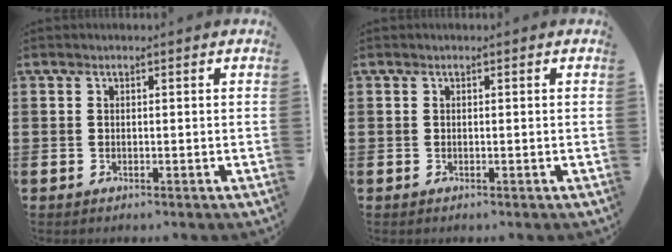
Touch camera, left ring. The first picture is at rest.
{"total": 0.0}